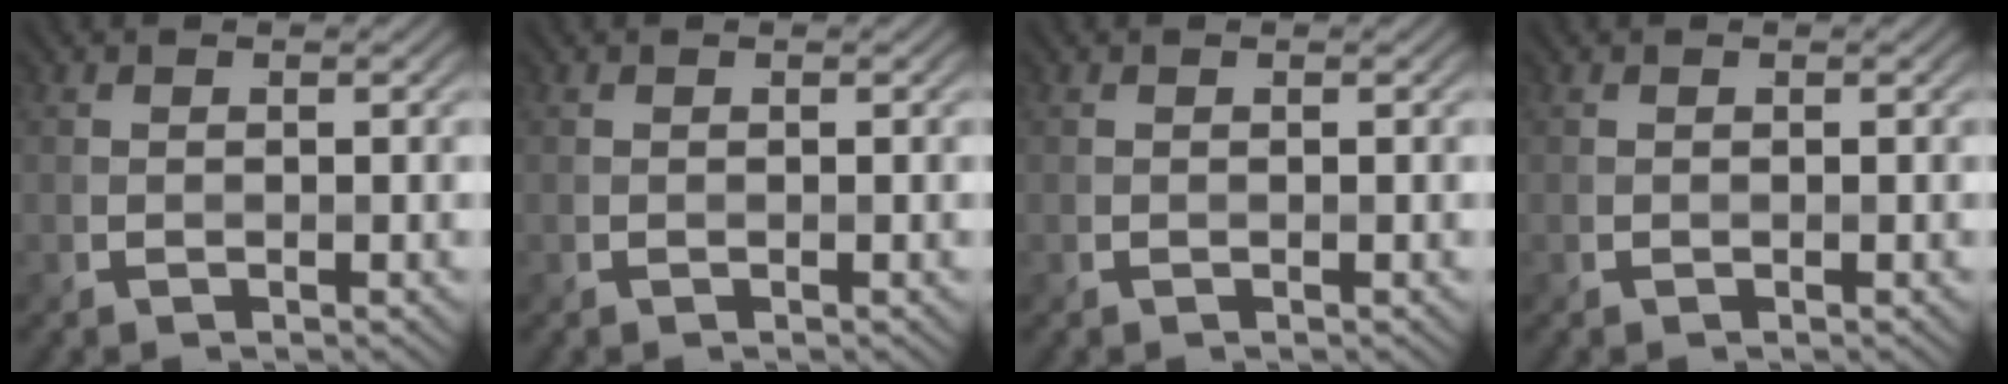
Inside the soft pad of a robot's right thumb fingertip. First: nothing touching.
{"total": 0.0}
{"total": 0.0}
{"total": 0.0}